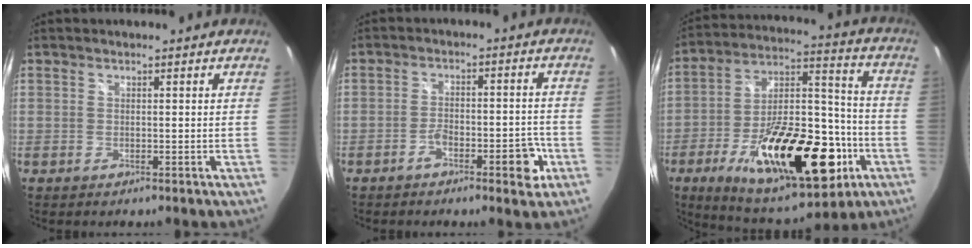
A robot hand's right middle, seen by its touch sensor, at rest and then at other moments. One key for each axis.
{"total": 6.6, "fx": -3.7, "fy": 2.2, "fz": 5.0, "tx": -0.083, "ty": -0.001, "tz": -0.053}
{"total": 28.6, "fx": -11.6, "fy": 12.6, "fz": 22.9, "tx": -0.386, "ty": 0.005, "tz": -0.164}